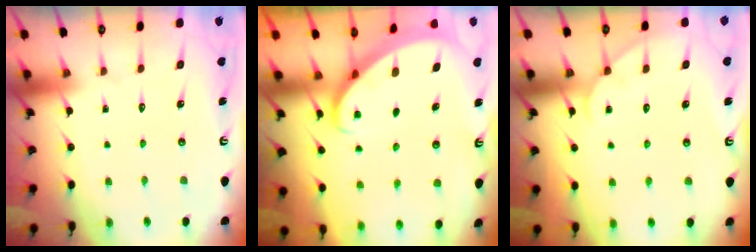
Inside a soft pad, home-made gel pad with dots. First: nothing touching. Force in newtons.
{"total": 2.5, "press": 2.5, "slide": 0.3}
{"total": 2.8, "press": 2.8, "slide": 0.3}